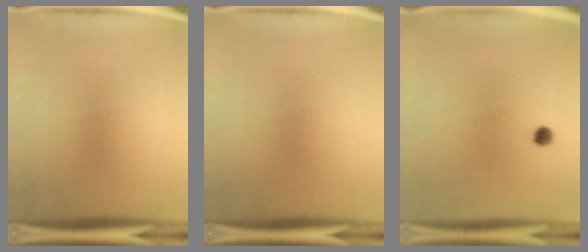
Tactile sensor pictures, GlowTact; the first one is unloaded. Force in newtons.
{"total": 0.0}
{"total": 1.3}